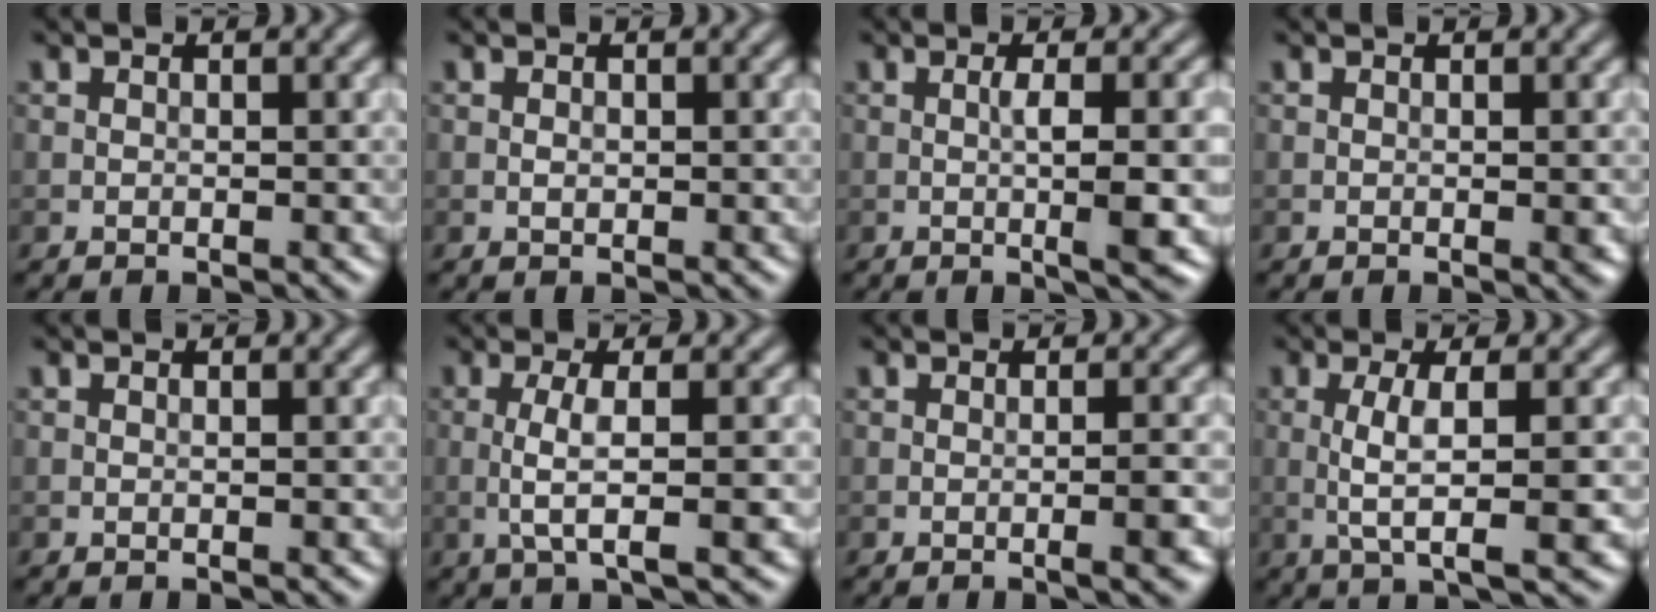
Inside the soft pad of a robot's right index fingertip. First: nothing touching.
{"total": 0.6, "force": [-0.1, 0.4, 0.5], "torque": [-0.007, 0.000, 0.000]}
{"total": 5.3, "force": [-0.4, 1.0, 5.1], "torque": [-0.078, 0.000, -0.004]}
{"total": 0.8, "force": [-0.1, 0.1, 0.8], "torque": [-0.011, -0.002, -0.001]}
{"total": 0.0}
{"total": 3.6, "force": [-0.5, 0.6, 3.6], "torque": [-0.068, -0.002, -0.011]}
{"total": 3.2, "force": [-0.6, 0.8, 3.0], "torque": [-0.029, 0.005, -0.013]}
{"total": 4.5, "force": [-0.3, 0.8, 4.4], "torque": [-0.083, -0.004, -0.002]}